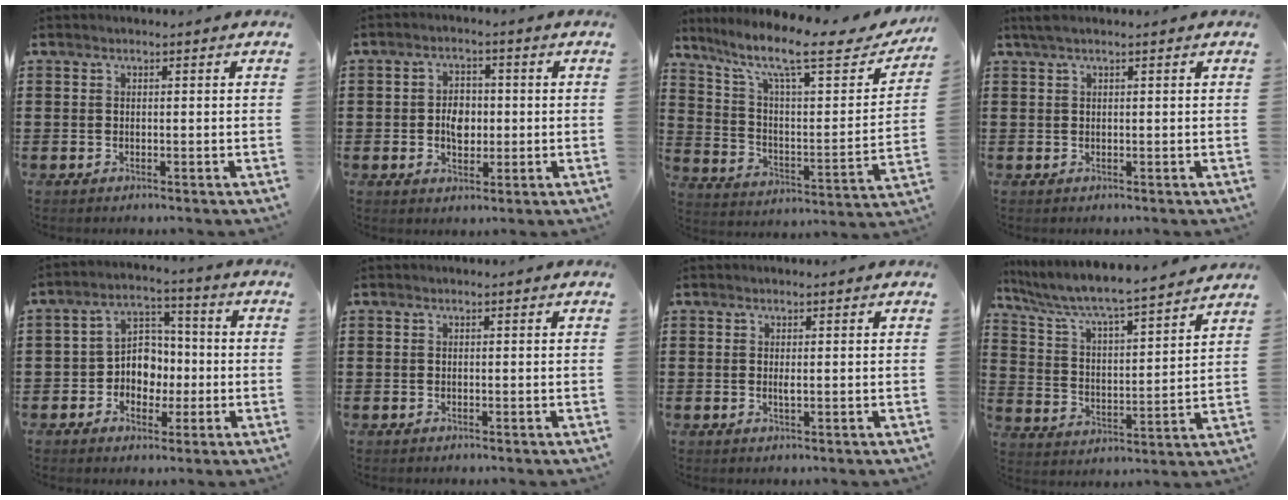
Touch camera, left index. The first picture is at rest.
{"total": 4.2, "force": [-0.3, 2.8, 3.1], "torque": [-0.048, 0.001, -0.011]}
{"total": 11.8, "force": [8.4, 2.0, 8.1], "torque": [-0.162, -0.053, 0.133]}
{"total": 1.1, "force": [0.6, 0.0, 0.9], "torque": [-0.018, -0.001, 0.012]}
{"total": 6.2, "force": [-1.2, 5.4, 2.9], "torque": [-0.060, 0.016, -0.025]}
{"total": 0.0}
{"total": 1.1, "force": [0.1, 0.0, 1.1], "torque": [-0.021, -0.004, 0.002]}
{"total": 5.6, "force": [5.1, 0.0, 2.3], "torque": [-0.069, -0.041, 0.078]}